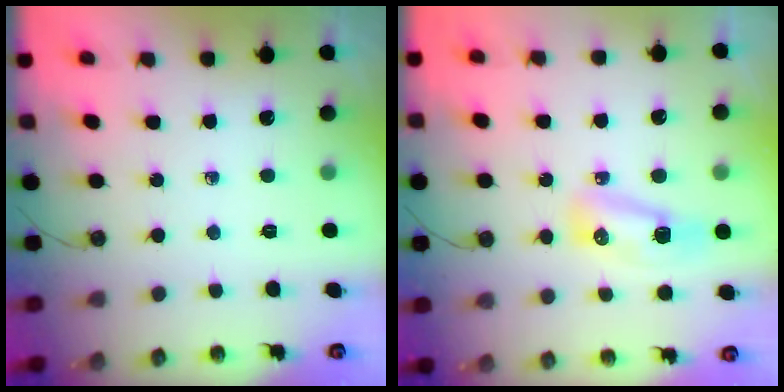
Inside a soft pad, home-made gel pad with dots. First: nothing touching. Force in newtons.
{"total": 7.7, "press": 7.6, "slide": 1.1}